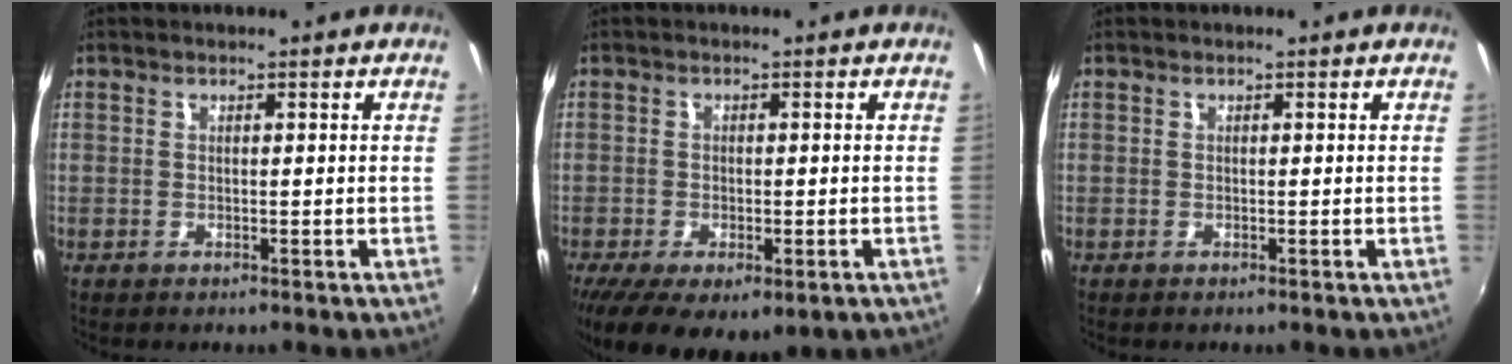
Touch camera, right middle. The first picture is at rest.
{"total": 12.9, "force": [-6.8, 6.2, 9.1], "torque": [-0.183, -0.050, -0.096]}
{"total": 0.0}